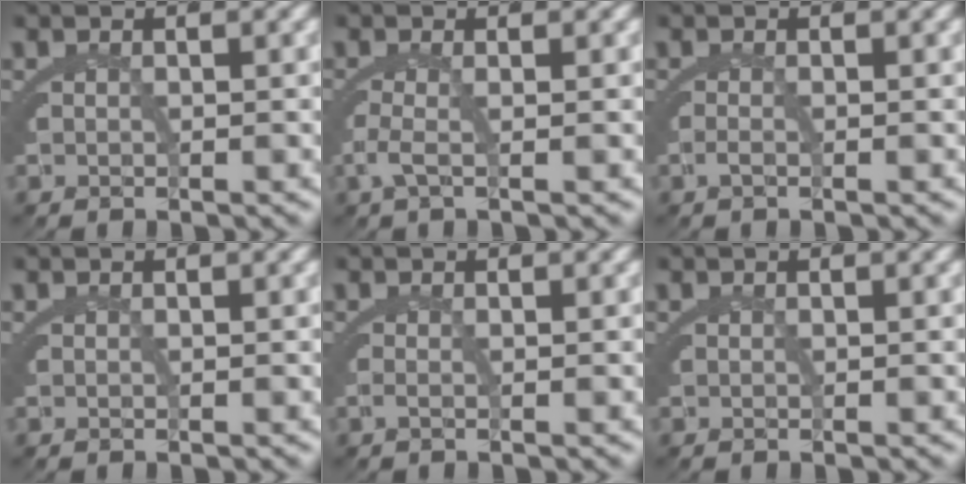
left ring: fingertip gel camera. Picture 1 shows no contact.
{"total": 2.0, "force": [0.0, 0.1, 2.0], "torque": [-0.053, -0.009, 0.002]}
{"total": 0.8, "force": [-0.3, -0.3, 0.6], "torque": [-0.008, -0.003, -0.007]}
{"total": 0.0}
{"total": 0.7, "force": [-0.2, -0.3, 0.6], "torque": [-0.014, -0.004, -0.003]}
{"total": 0.0}